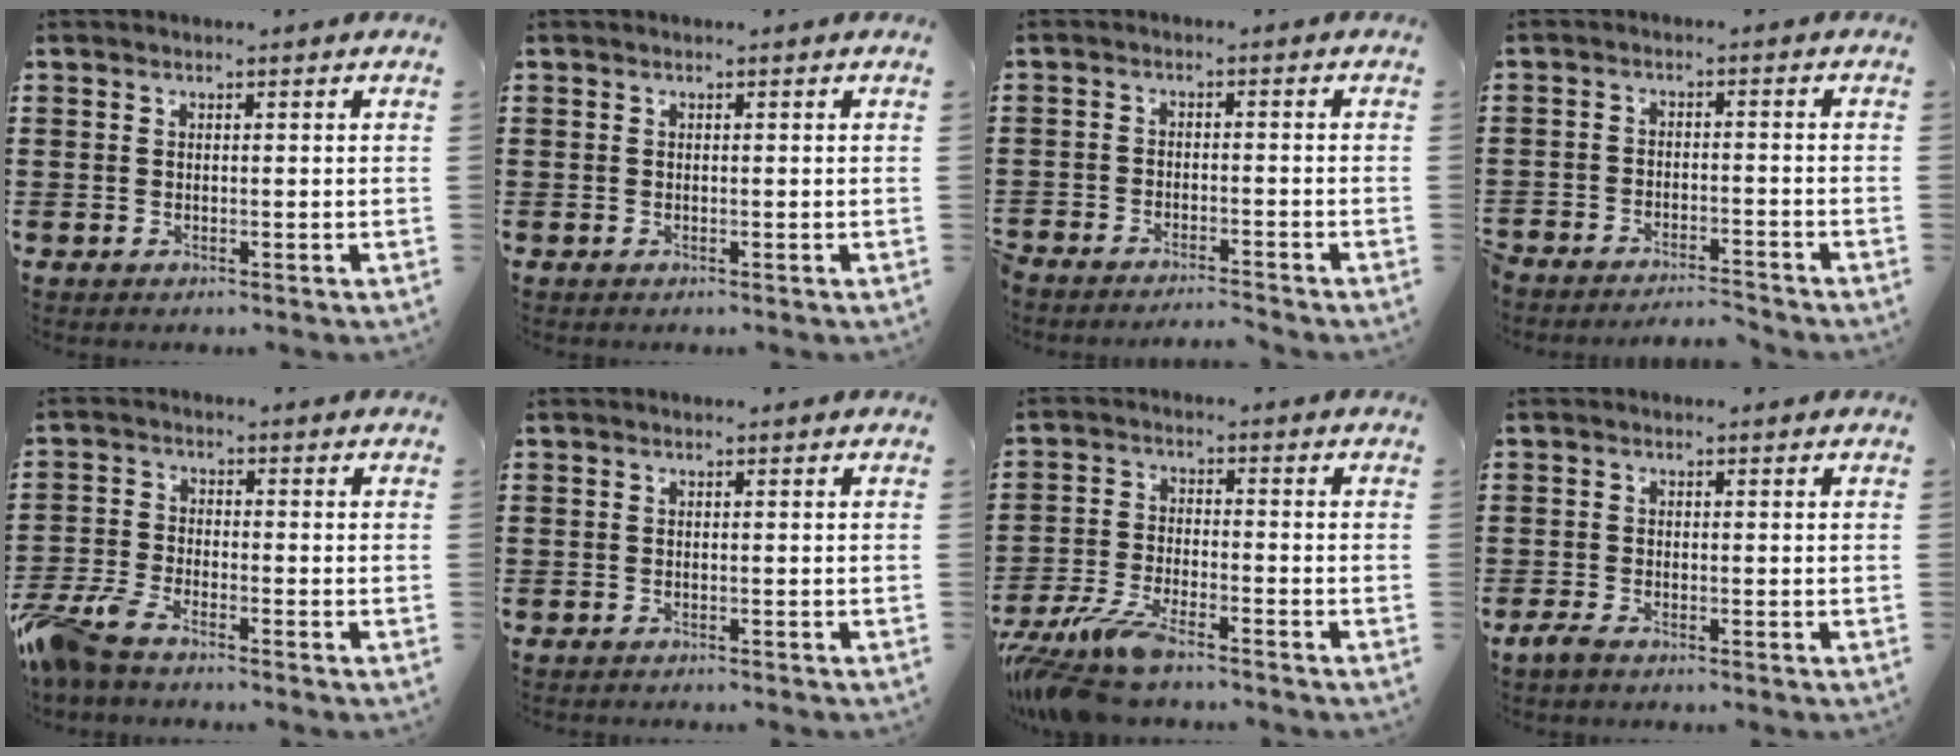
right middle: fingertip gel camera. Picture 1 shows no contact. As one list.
[{"total": 0.0}, {"total": 3.1, "force": [-3.1, -0.1, -0.2], "torque": [-0.002, 0.000, -0.066]}, {"total": 3.8, "force": [-3.8, 0.1, -0.2], "torque": [-0.002, 0.003, -0.081]}, {"total": 5.4, "force": [-4.6, 1.0, 2.6], "torque": [-0.090, -0.015, -0.099]}, {"total": 0.5, "force": [-0.5, -0.1, 0.1], "torque": [-0.005, -0.004, -0.009]}, {"total": 7.5, "force": [-6.5, 1.0, 3.7], "torque": [-0.100, -0.012, -0.131]}, {"total": 1.6, "force": [-1.2, 0.4, 0.9], "torque": [-0.025, -0.003, -0.026]}]